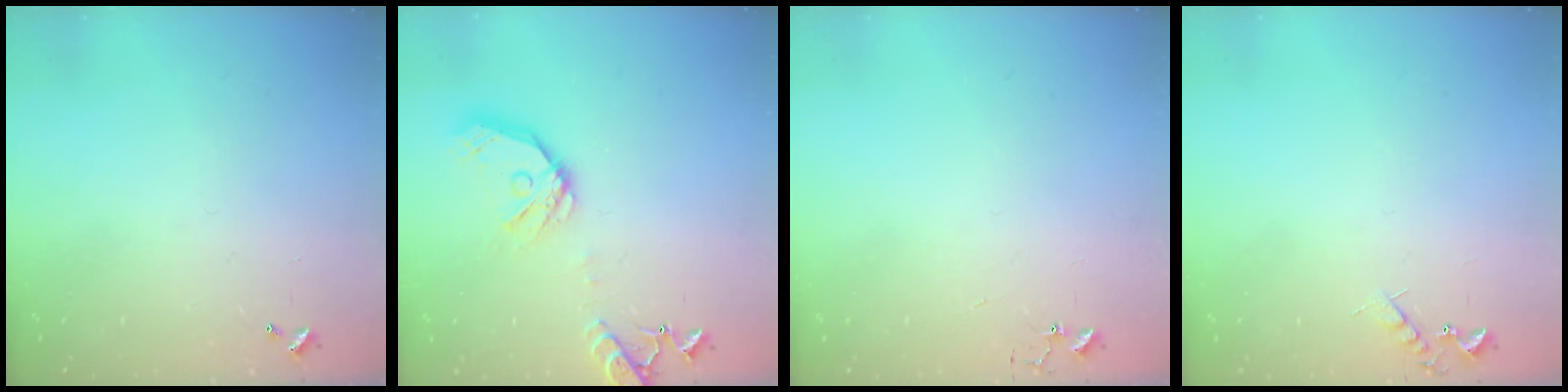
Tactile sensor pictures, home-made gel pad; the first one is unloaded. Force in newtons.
{"total": 16.6, "press": 16.4, "slide": 2.7}
{"total": 3.1, "press": 3.1, "slide": 0.3}
{"total": 6.1, "press": 6.0, "slide": 0.9}